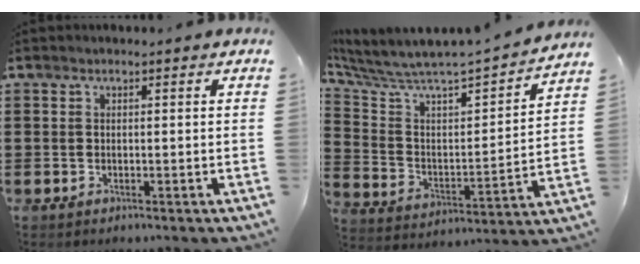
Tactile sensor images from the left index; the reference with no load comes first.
{"total": 4.6, "force": [4.3, 0.5, 1.5], "torque": [-0.060, -0.056, 0.065]}